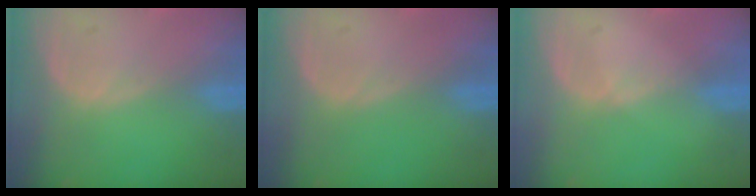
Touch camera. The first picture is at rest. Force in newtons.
{"total": 0.0}
{"total": 0.6, "press": 0.5, "slide": 0.2}